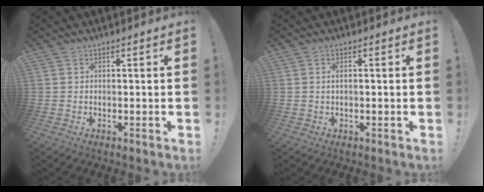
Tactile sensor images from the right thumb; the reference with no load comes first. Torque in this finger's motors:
{"motor_torque": [-0.20, -0.52, 0.15, 0.27, 0.05]}